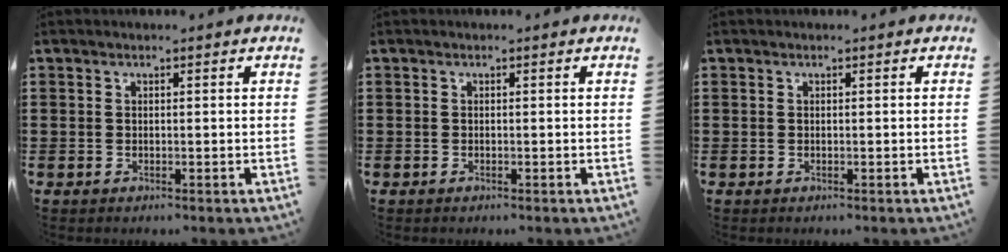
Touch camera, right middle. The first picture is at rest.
{"total": 0.0}
{"total": 0.0}